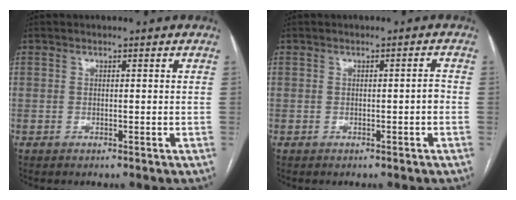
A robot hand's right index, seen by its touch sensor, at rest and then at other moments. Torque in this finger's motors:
{"motor_torque": [0.20, -0.07, 0.02, 0.02]}